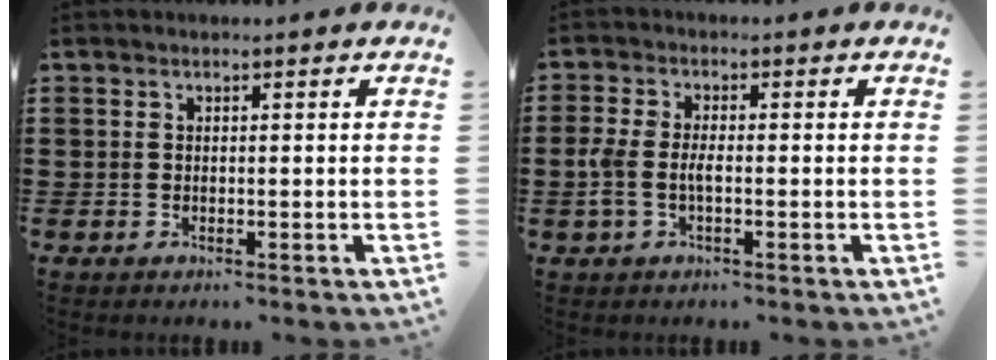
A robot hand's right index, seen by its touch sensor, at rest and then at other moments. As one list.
[{"total": 3.3, "force": [-0.8, 1.2, 2.9], "torque": [-0.073, -0.005, -0.022]}]